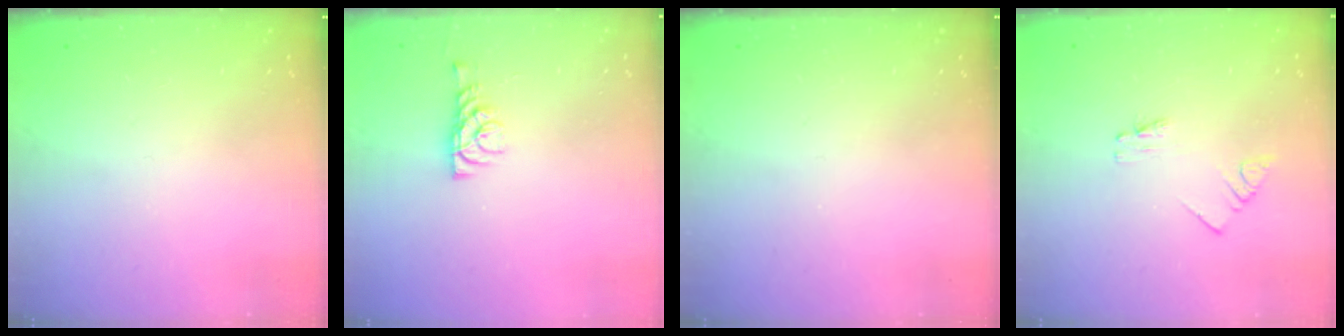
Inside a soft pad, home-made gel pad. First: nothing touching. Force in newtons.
{"total": 6.1, "press": 6.1, "slide": 0.4}
{"total": 0.0}
{"total": 1.1, "press": 1.1, "slide": 0.0}